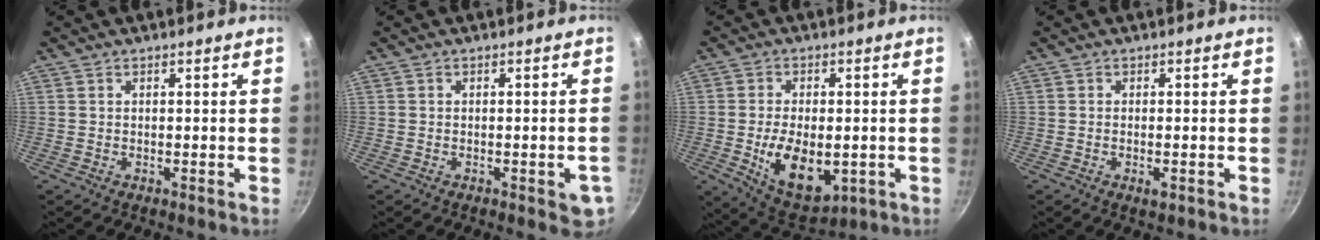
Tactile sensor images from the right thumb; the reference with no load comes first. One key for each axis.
{"total": 4.4, "fx": -1.5, "fy": 1.8, "fz": 3.8, "tx": -0.030, "ty": 0.001, "tz": -0.019}
{"total": 12.8, "fx": -2.3, "fy": 7.4, "fz": 10.2, "tx": -0.150, "ty": -0.004, "tz": -0.020}
{"total": 1.7, "fx": -0.7, "fy": 0.6, "fz": 1.4, "tx": -0.030, "ty": -0.001, "tz": -0.012}